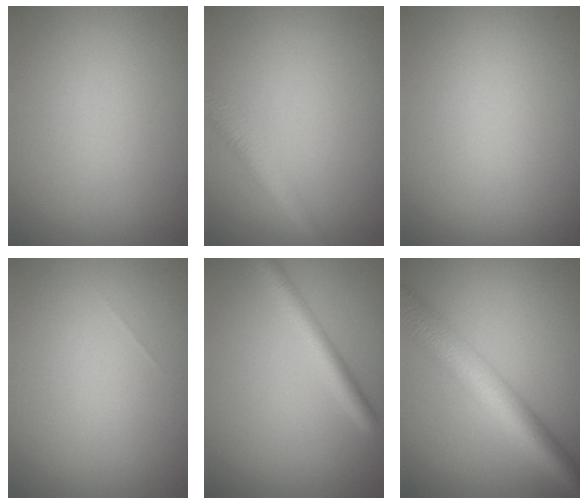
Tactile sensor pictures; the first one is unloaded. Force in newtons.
{"total": 2.8, "press": 2.8, "slide": 0.1}
{"total": 0.0}
{"total": 0.0}
{"total": 2.9, "press": 2.9, "slide": 0.2}
{"total": 7.1, "press": 7.1, "slide": 0.1}